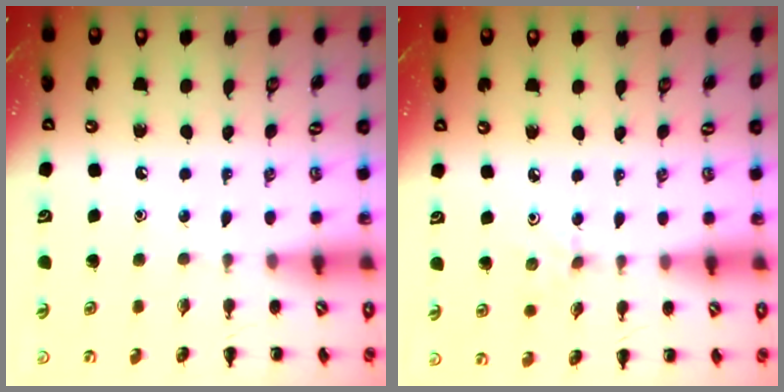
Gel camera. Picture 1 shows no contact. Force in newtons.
{"total": 1.9, "press": 1.8, "slide": 0.7}